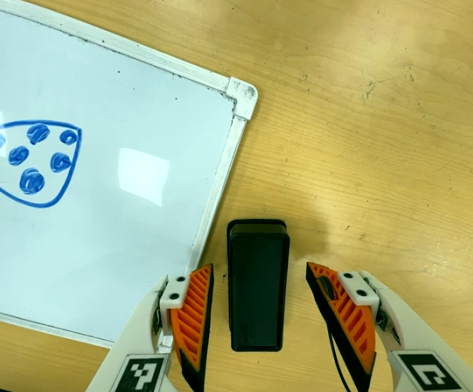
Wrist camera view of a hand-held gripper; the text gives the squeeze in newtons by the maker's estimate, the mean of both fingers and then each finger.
{"total": 0.0}